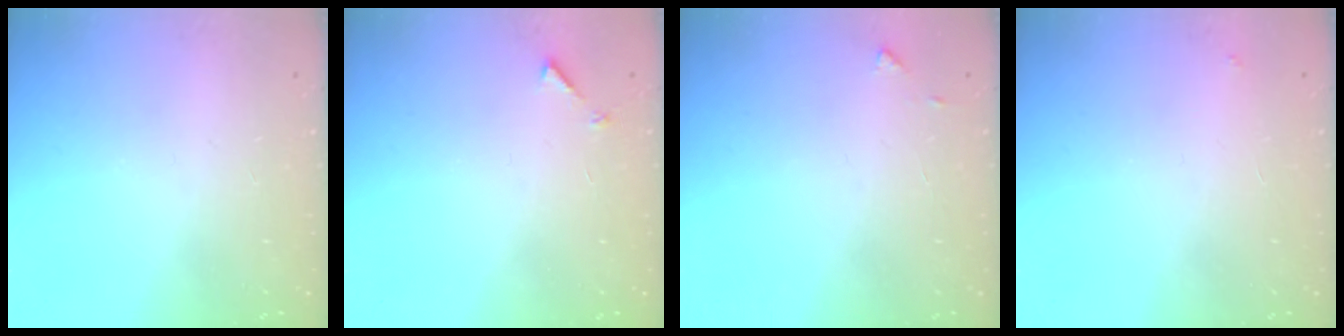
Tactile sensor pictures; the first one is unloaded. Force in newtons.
{"total": 5.0, "press": 4.9, "slide": 0.5}
{"total": 4.5, "press": 4.4, "slide": 0.5}
{"total": 3.8, "press": 3.8, "slide": 0.2}